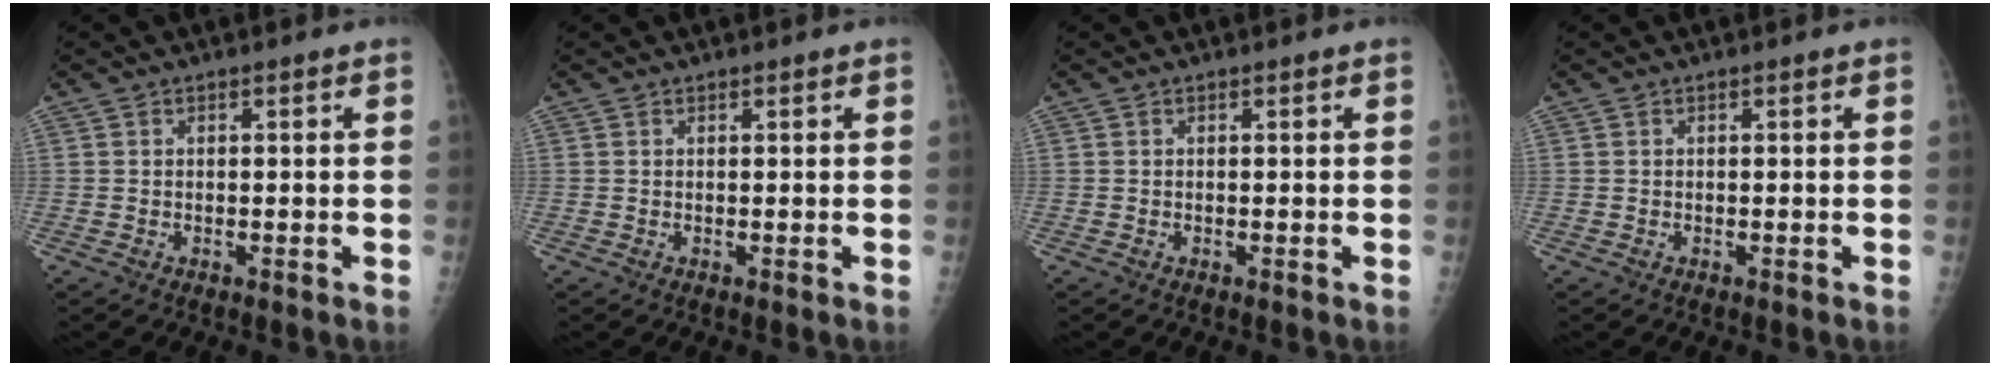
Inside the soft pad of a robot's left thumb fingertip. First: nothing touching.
{"total": 0.0}
{"total": 0.0}
{"total": 0.0}